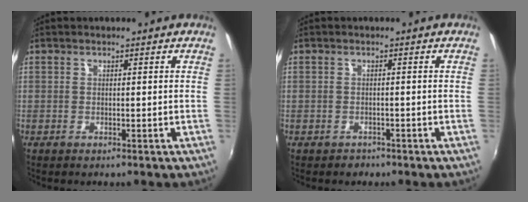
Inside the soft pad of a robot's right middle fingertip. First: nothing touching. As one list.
[{"total": 1.5, "force": [-1.1, 1.1, 0.0], "torque": [-0.004, 0.001, -0.015]}]